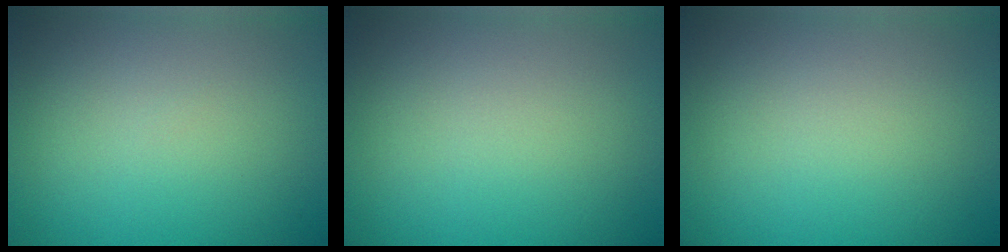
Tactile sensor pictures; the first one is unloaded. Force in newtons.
{"total": 0.0}
{"total": 0.0}